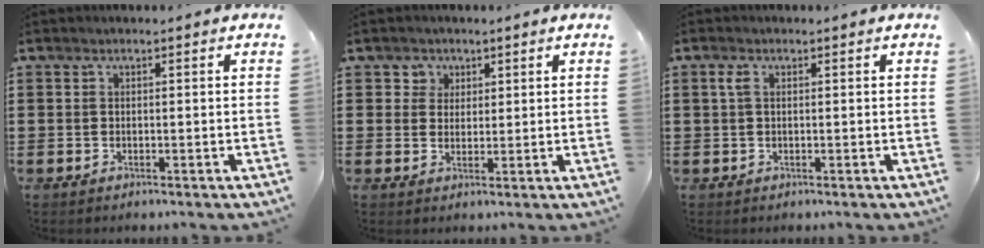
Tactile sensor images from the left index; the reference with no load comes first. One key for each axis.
{"total": 2.9, "fx": 1.3, "fy": 2.6, "fz": -0.1, "tx": -0.005, "ty": 0.008, "tz": 0.020}
{"total": 1.8, "fx": 0.3, "fy": 0.8, "fz": 1.6, "tx": -0.041, "ty": 0.003, "tz": 0.002}